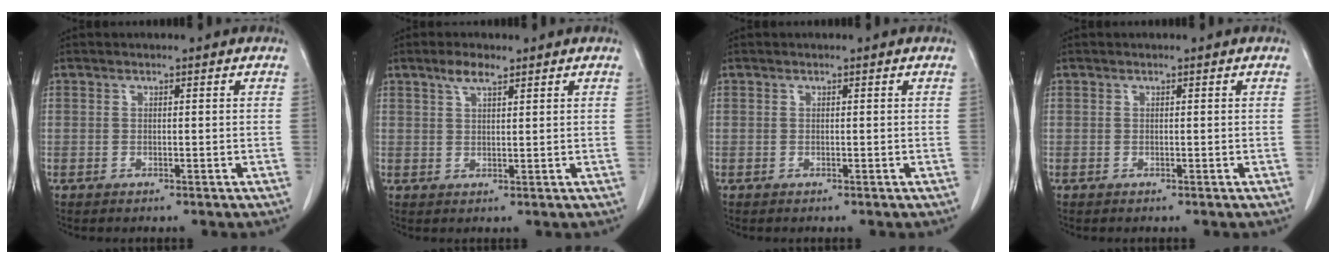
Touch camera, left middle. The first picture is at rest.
{"total": 2.9, "force": [2.1, 0.6, 1.9], "torque": [-0.044, 0.005, 0.041]}
{"total": 0.0}
{"total": 0.0}